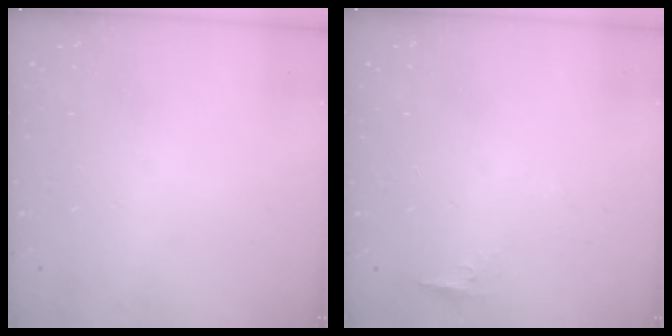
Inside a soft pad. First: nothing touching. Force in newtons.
{"total": 4.3, "press": 4.2, "slide": 1.2}